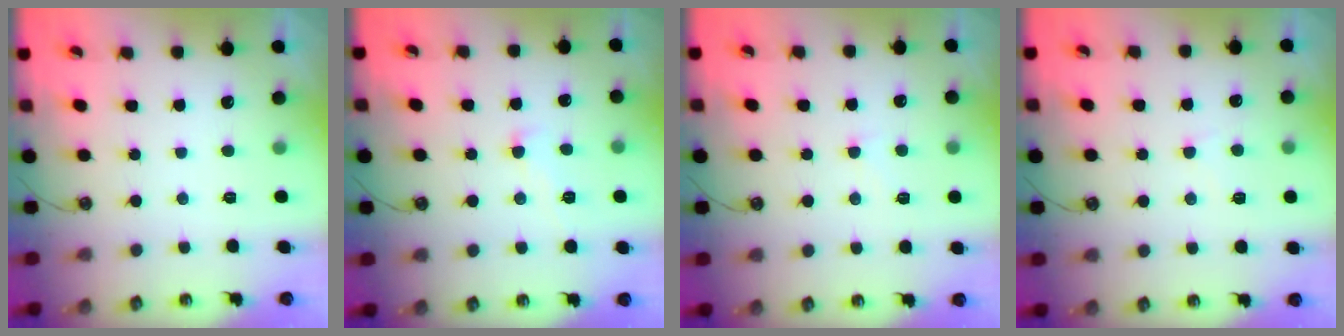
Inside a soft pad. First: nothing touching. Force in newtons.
{"total": 1.3, "press": 1.3, "slide": 0.2}
{"total": 1.4, "press": 1.2, "slide": 0.7}
{"total": 4.2, "press": 4.2, "slide": 0.4}